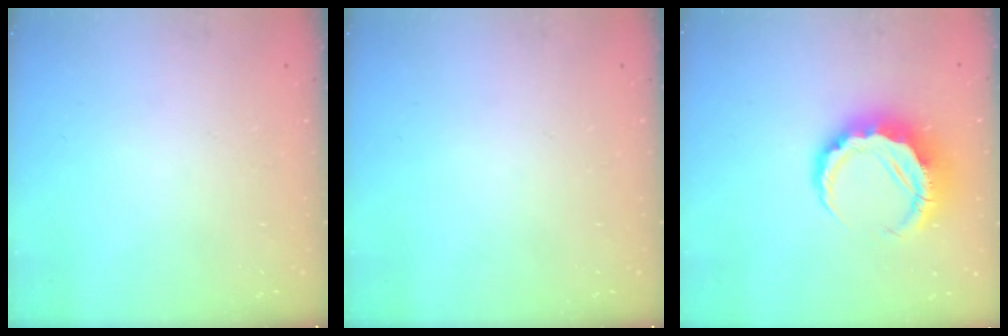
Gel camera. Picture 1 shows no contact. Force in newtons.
{"total": 0.0}
{"total": 9.5, "press": 9.3, "slide": 1.7}